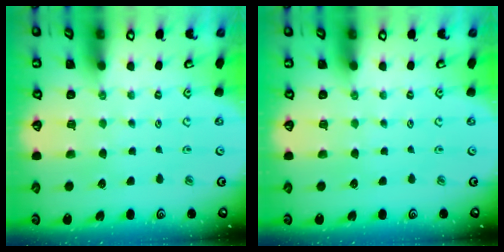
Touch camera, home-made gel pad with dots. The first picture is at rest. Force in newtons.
{"total": 0.0}